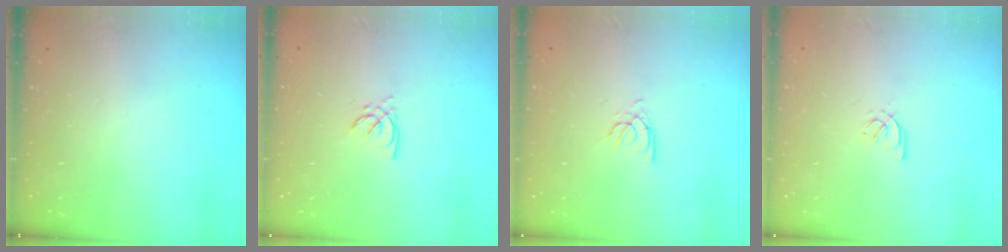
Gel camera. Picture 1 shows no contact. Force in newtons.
{"total": 2.6, "press": 2.6, "slide": 0.2}
{"total": 2.6, "press": 2.6, "slide": 0.2}
{"total": 1.8, "press": 1.8, "slide": 0.4}